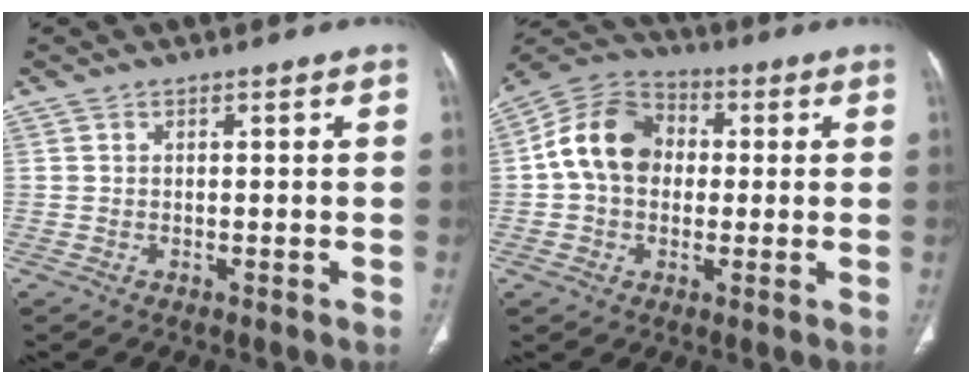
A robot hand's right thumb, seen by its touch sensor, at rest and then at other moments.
{"total": 12.8, "force": [0.9, 9.9, 8.0], "torque": [-0.128, 0.030, 0.003]}